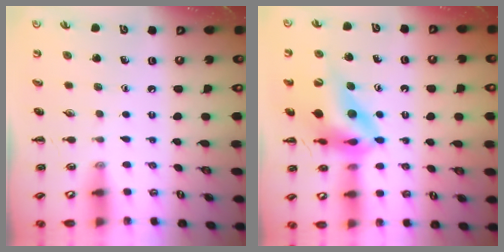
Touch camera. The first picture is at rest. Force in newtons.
{"total": 15.1, "press": 14.4, "slide": 4.7}